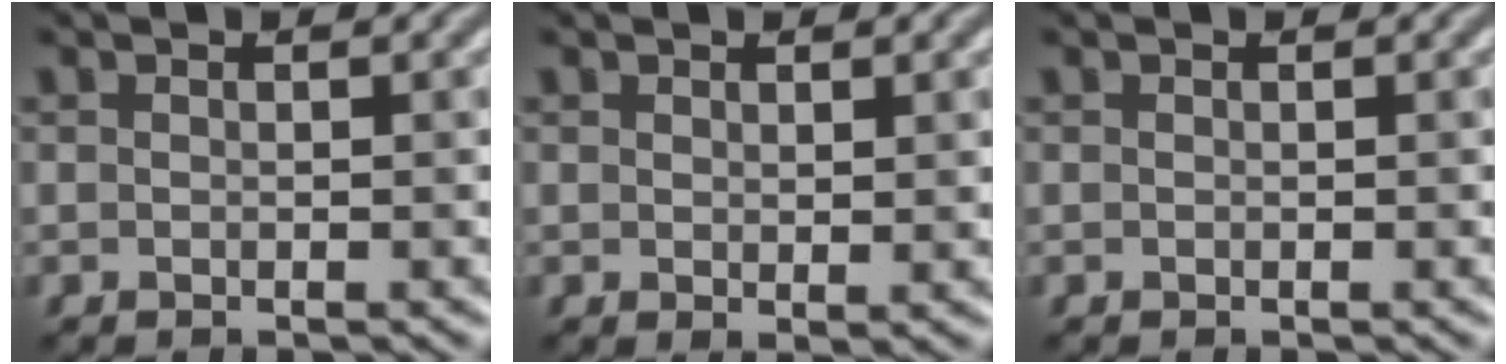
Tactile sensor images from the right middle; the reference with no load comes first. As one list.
[{"total": 0.9, "force": [0.6, 0.3, 0.7], "torque": [-0.011, -0.002, 0.012]}, {"total": 0.0}]